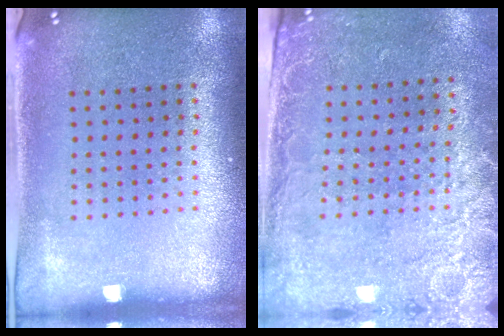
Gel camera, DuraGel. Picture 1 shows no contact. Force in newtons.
{"total": 2.7, "press": 2.2, "slide": 1.5}